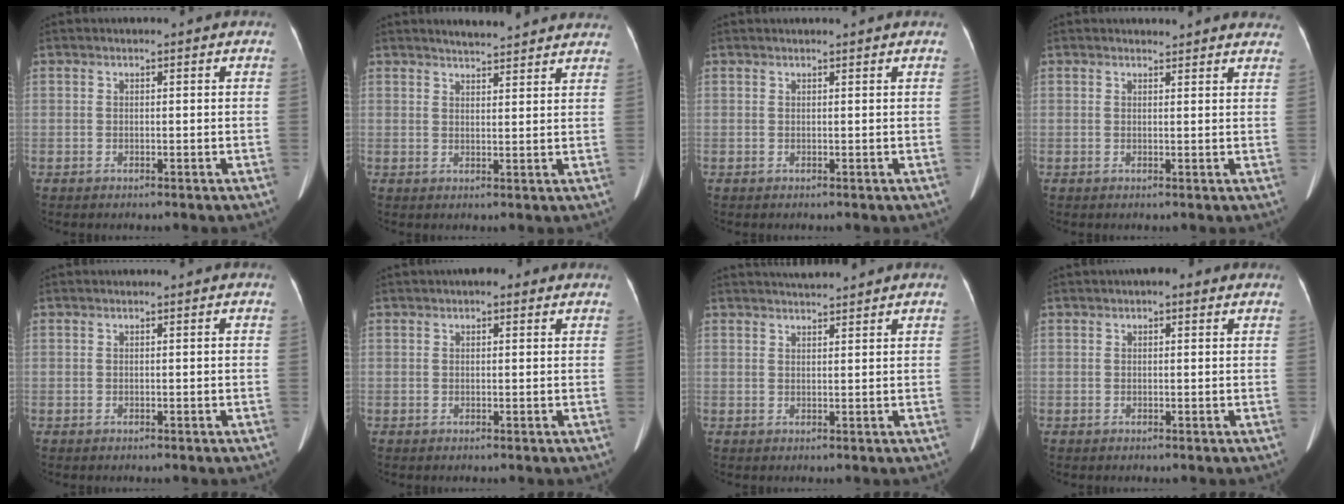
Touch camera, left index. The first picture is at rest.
{"total": 8.8, "force": [8.3, 1.3, 2.8], "torque": [-0.036, 0.013, 0.095]}
{"total": 1.8, "force": [1.6, -0.3, 0.6], "torque": [-0.007, 0.020, 0.026]}
{"total": 7.1, "force": [6.8, 1.7, 1.0], "torque": [0.009, 0.003, 0.054]}
{"total": 0.0}
{"total": 1.8, "force": [1.0, 1.1, 0.9], "torque": [-0.013, 0.016, 0.010]}
{"total": 3.1, "force": [3.0, -0.4, 0.7], "torque": [-0.010, 0.017, 0.054]}
{"total": 1.8, "force": [1.0, 1.0, 1.0], "torque": [-0.014, 0.017, 0.009]}